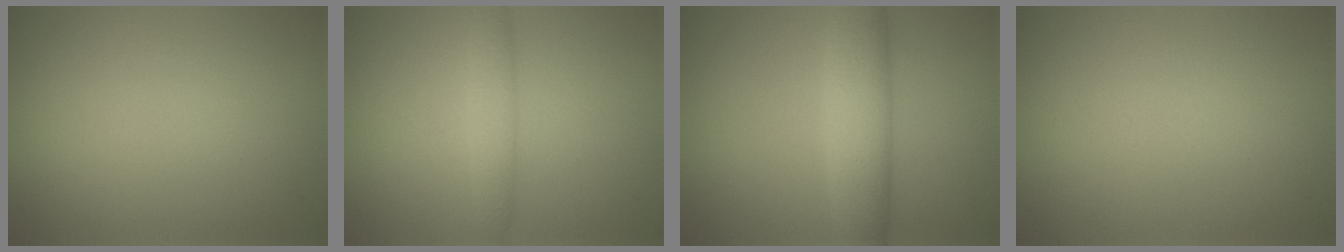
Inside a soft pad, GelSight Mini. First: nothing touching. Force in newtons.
{"total": 2.1, "press": 2.1, "slide": 0.1}
{"total": 5.6, "press": 5.6, "slide": 0.1}
{"total": 0.0}